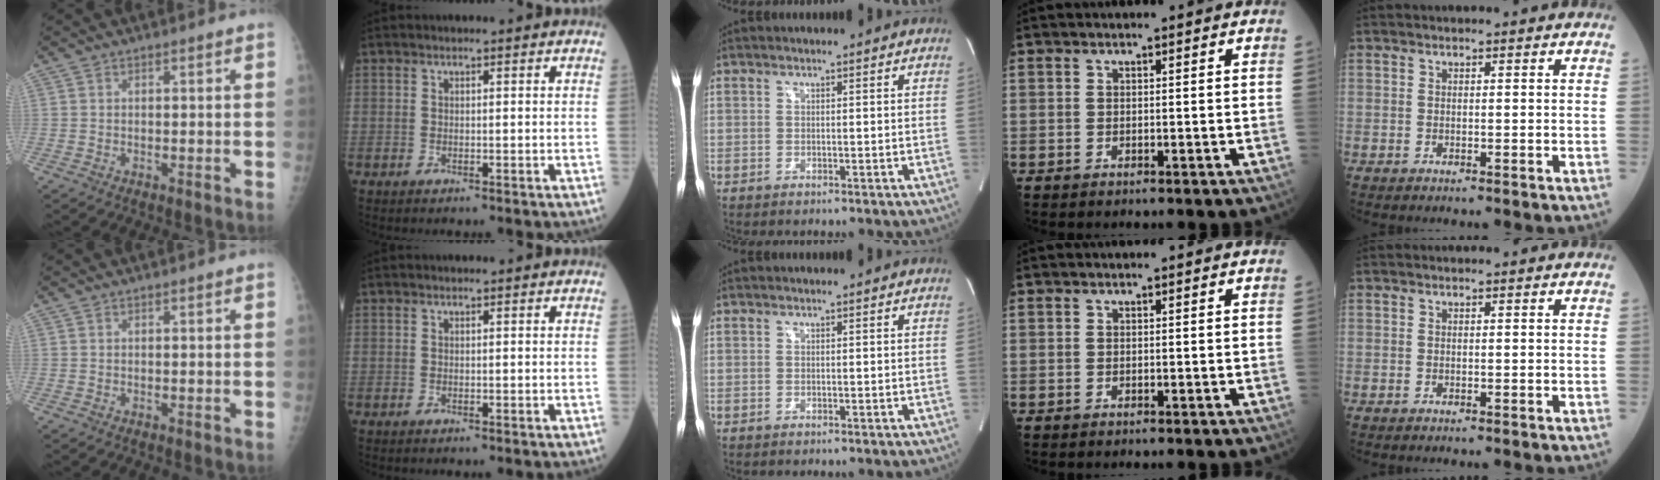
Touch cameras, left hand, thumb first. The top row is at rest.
{}